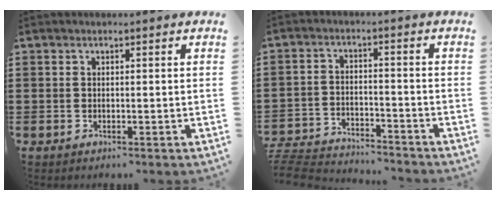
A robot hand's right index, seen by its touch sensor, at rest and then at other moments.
{"total": 4.9, "force": [-4.9, 0.4, 0.6], "torque": [-0.032, -0.003, -0.105]}